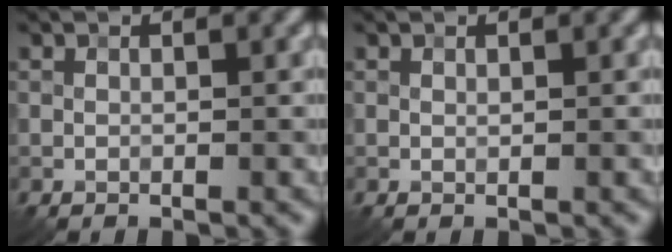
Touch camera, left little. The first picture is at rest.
{"total": 0.0}